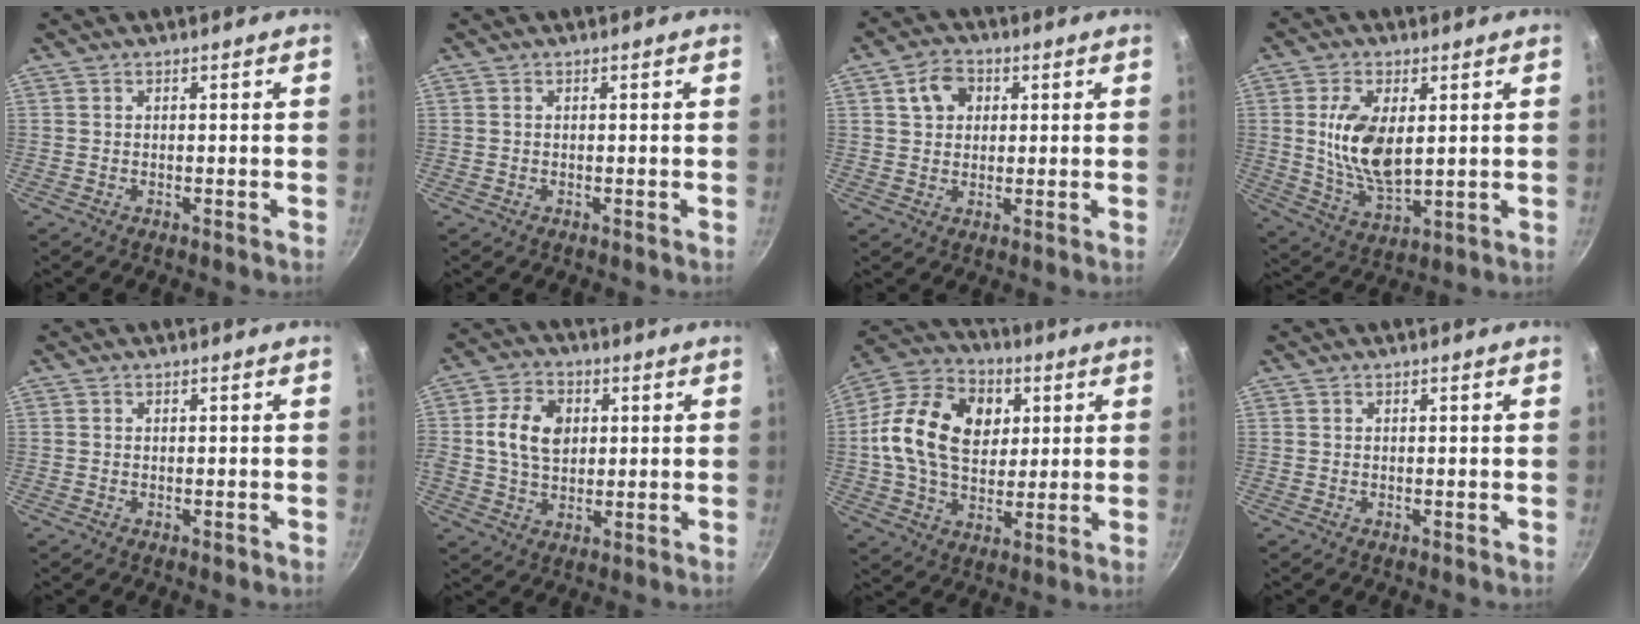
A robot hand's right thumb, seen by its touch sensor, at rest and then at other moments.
{"total": 0.0}
{"total": 6.0, "force": [1.9, 4.8, 3.1], "torque": [-0.032, 0.008, 0.026]}
{"total": 12.2, "force": [2.1, 6.4, 10.2], "torque": [-0.188, -0.016, 0.047]}
{"total": 0.6, "force": [-0.4, 0.3, 0.3], "torque": [-0.003, 0.000, -0.006]}
{"total": 10.1, "force": [1.7, 7.4, 6.7], "torque": [-0.104, 0.006, 0.022]}
{"total": 19.5, "force": [3.5, 14.0, 13.0], "torque": [-0.202, 0.013, 0.048]}
{"total": 0.0}